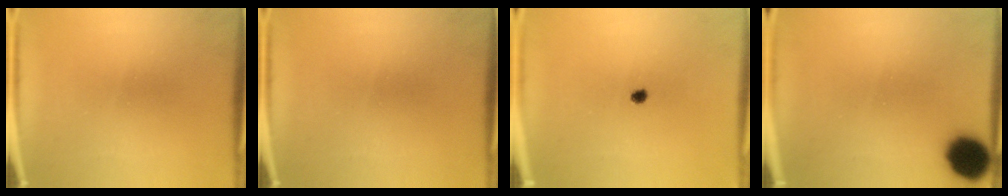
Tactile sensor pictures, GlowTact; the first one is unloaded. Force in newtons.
{"total": 0.0}
{"total": 1.2}
{"total": 9.7}